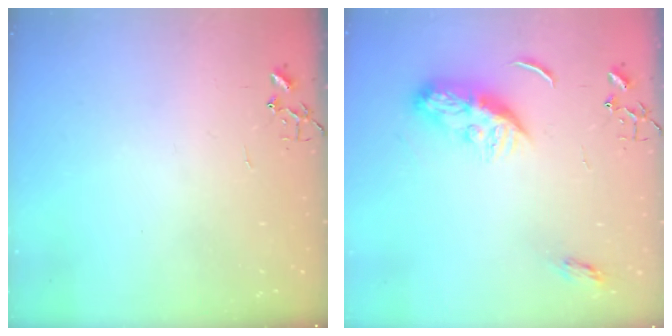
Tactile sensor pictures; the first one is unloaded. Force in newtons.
{"total": 11.2, "press": 11.2, "slide": 0.5}